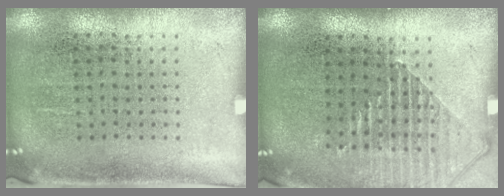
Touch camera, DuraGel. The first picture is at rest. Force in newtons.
{"total": 1.3, "press": 1.3, "slide": 0.4}